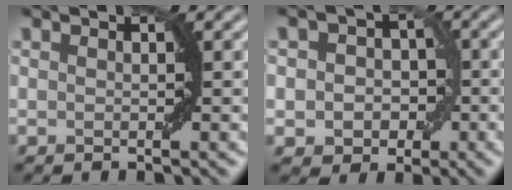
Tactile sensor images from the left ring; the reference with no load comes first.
{"total": 4.3, "force": [-0.5, 3.7, 2.1], "torque": [-0.009, 0.005, -0.016]}